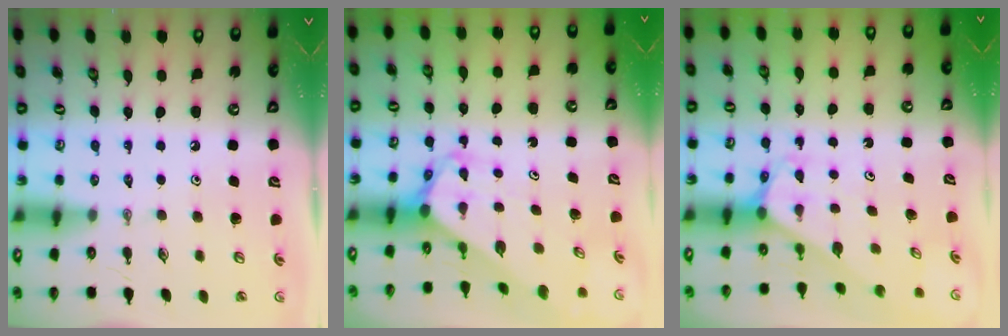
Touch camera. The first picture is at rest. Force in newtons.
{"total": 2.7, "press": 2.7, "slide": 0.1}
{"total": 2.5, "press": 2.5, "slide": 0.1}